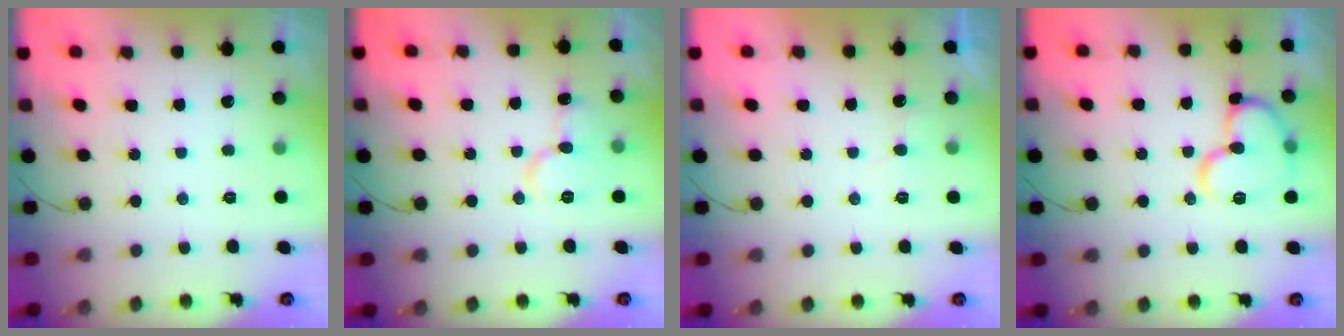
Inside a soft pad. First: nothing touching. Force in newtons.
{"total": 9.4, "press": 9.3, "slide": 1.3}
{"total": 5.2, "press": 5.2, "slide": 0.5}
{"total": 14.1, "press": 13.9, "slide": 2.5}